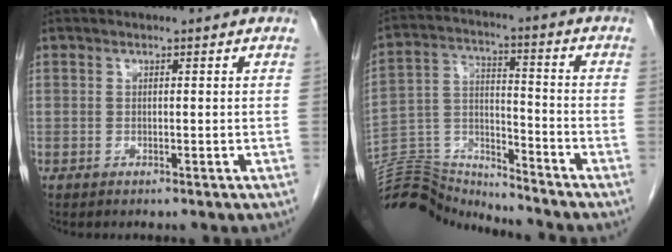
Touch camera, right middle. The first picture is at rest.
{"total": 14.8, "force": [-14.8, 0.5, 0.9], "torque": [-0.026, 0.038, -0.264]}